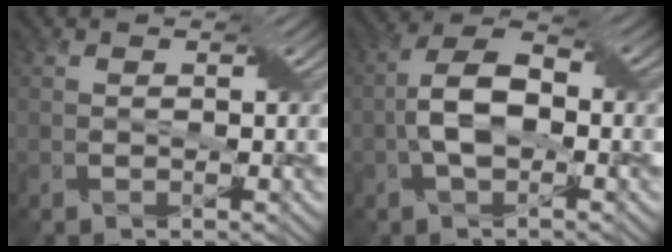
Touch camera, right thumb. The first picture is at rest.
{"total": 6.7, "force": [-1.2, 3.6, 5.5], "torque": [-0.116, 0.010, -0.026]}